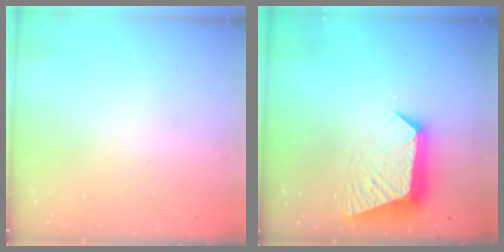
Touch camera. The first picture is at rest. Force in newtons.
{"total": 11.8, "press": 11.7, "slide": 1.1}